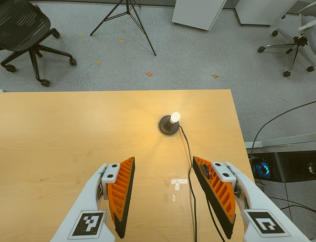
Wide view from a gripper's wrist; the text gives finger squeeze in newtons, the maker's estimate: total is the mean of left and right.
{"total": 0.0}